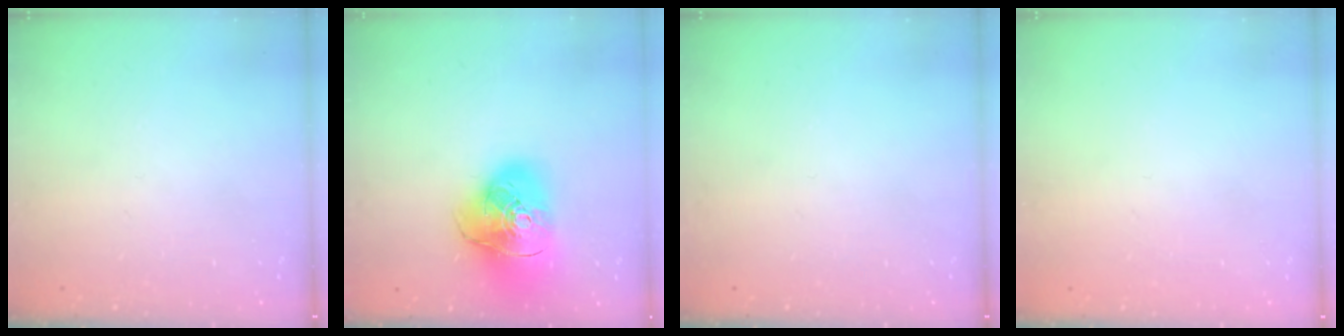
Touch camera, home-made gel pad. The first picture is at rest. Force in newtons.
{"total": 19.4, "press": 19.2, "slide": 2.5}
{"total": 0.0}
{"total": 0.9, "press": 0.9, "slide": 0.1}